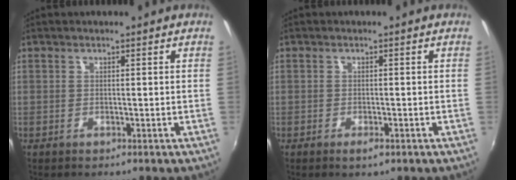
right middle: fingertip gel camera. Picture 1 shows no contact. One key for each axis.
{"total": 1.7, "fx": -1.0, "fy": 0.6, "fz": 1.2, "tx": -0.024, "ty": -0.005, "tz": -0.016}